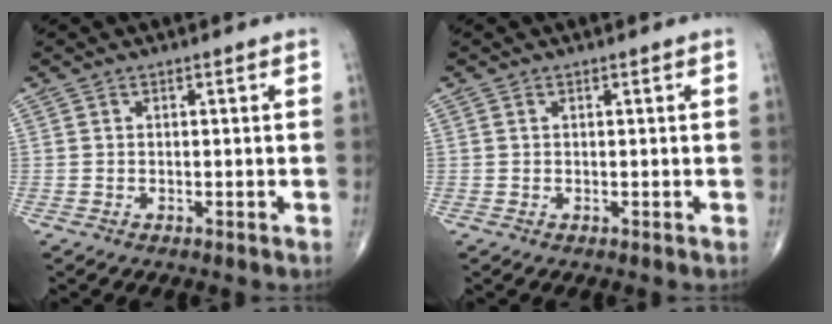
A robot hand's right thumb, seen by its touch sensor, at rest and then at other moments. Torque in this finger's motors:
{"motor_torque": [0.09, -0.22, -0.14, 0.22, -0.01]}